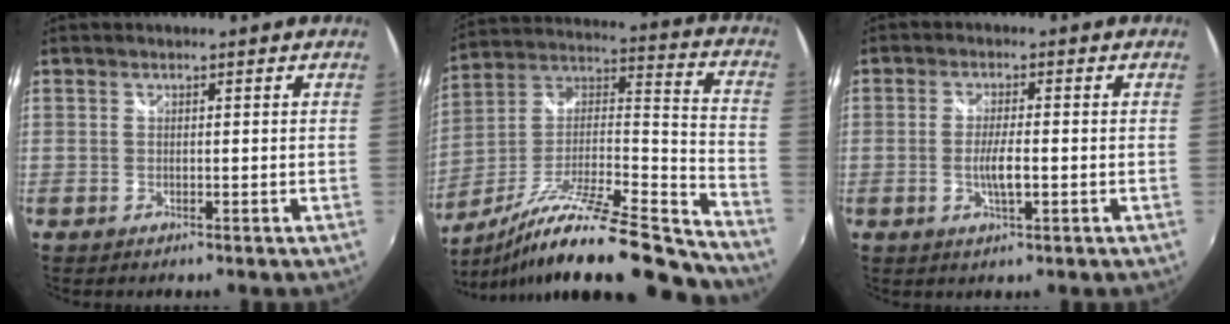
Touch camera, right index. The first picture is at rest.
{"total": 27.9, "force": [-21.8, 4.3, 17.0], "torque": [-0.248, -0.025, -0.342]}
{"total": 4.2, "force": [-1.0, 0.8, 4.0], "torque": [-0.077, -0.005, -0.018]}